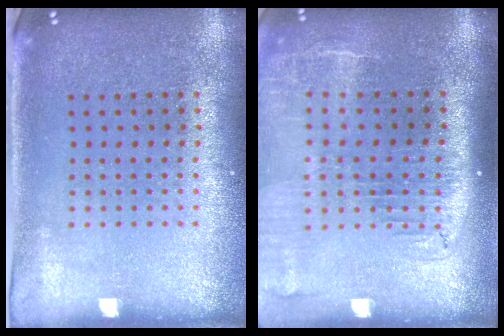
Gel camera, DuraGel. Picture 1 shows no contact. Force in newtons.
{"total": 2.2, "press": 1.8, "slide": 1.3}